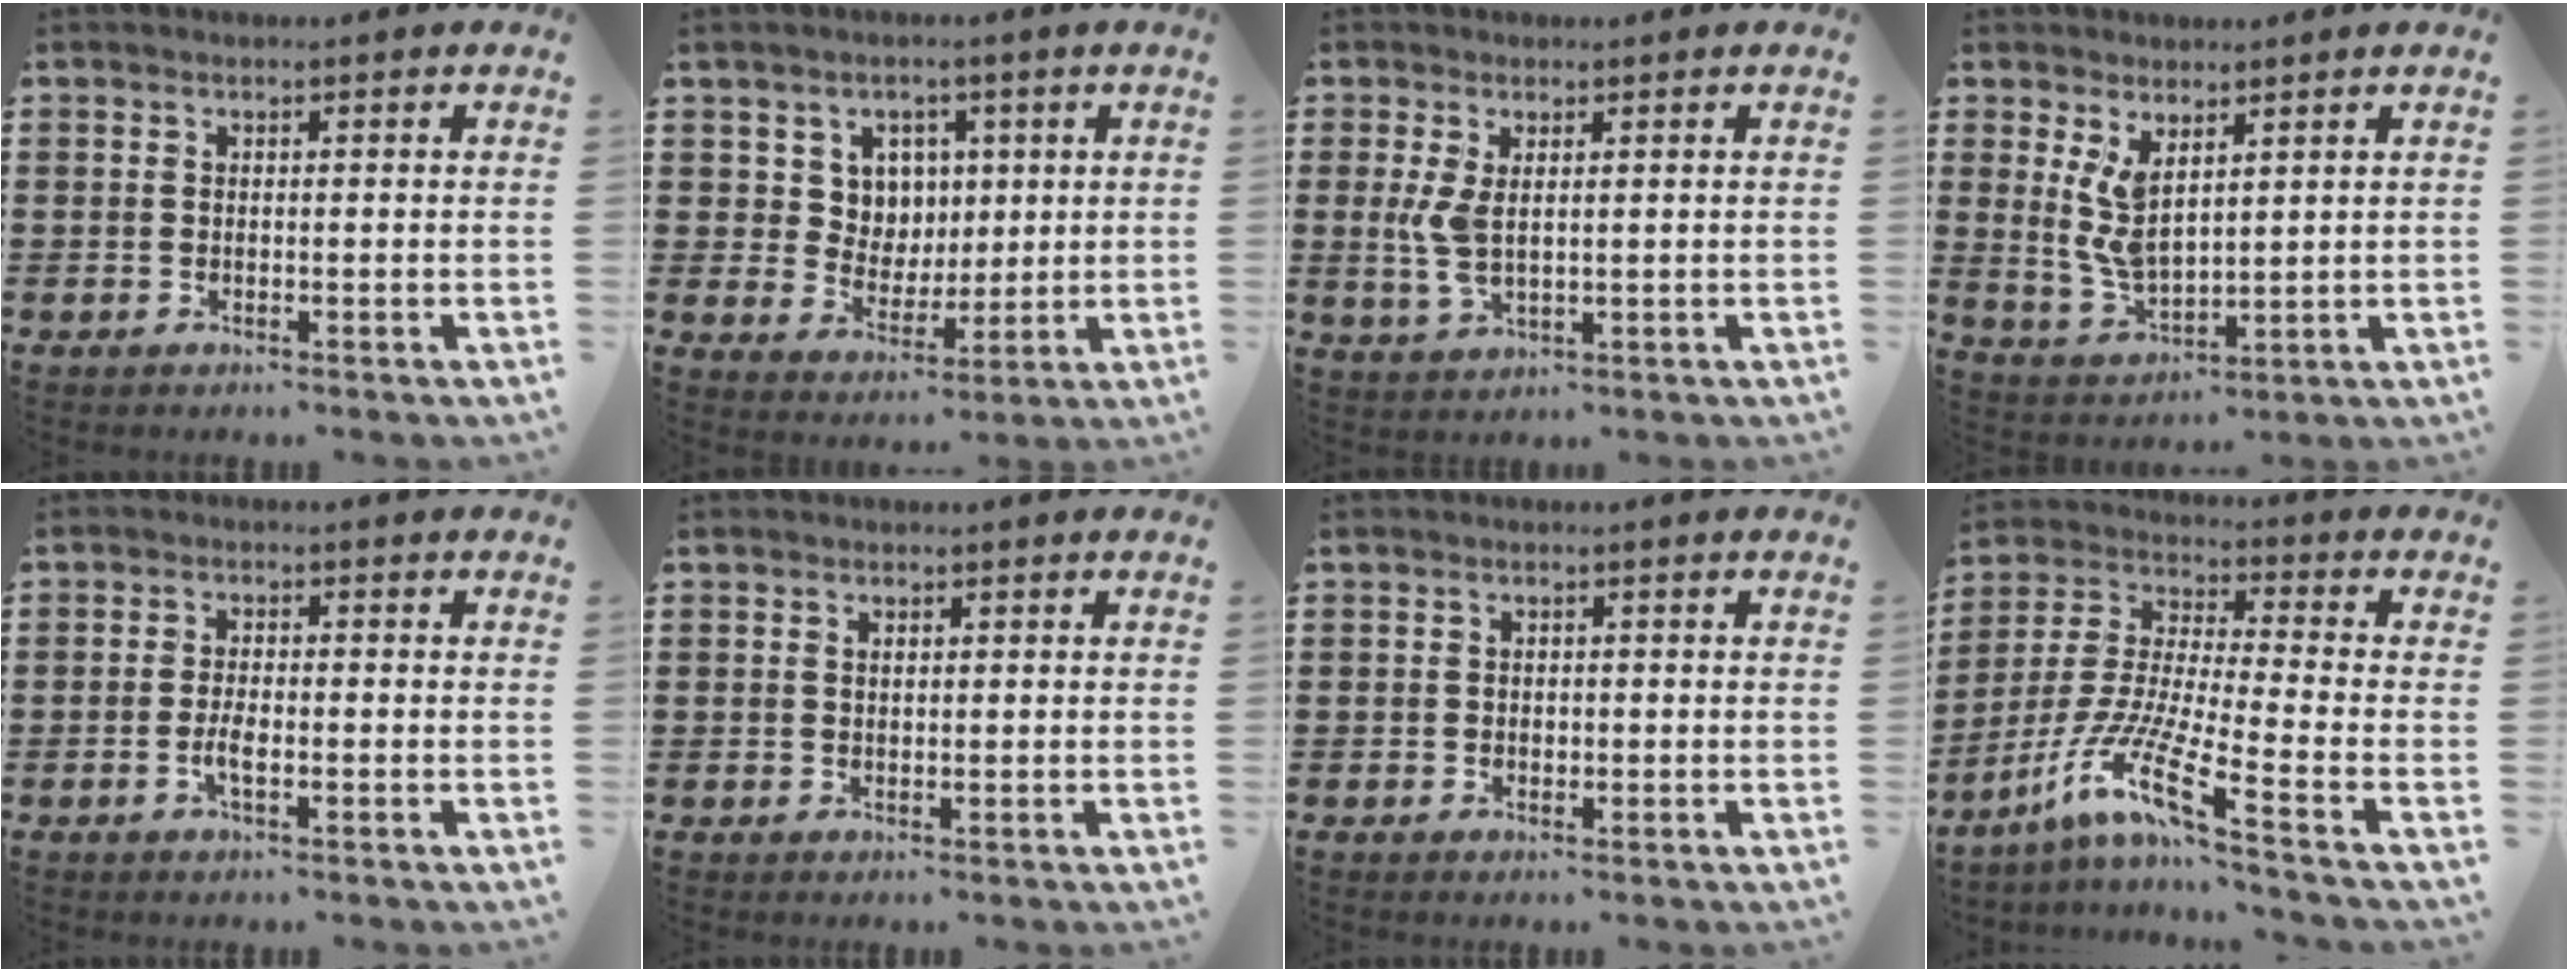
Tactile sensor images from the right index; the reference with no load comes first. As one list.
[{"total": 5.8, "force": [2.3, 5.1, 1.3], "torque": [-0.045, 0.008, 0.041]}, {"total": 4.3, "force": [0.8, 1.9, 3.7], "torque": [-0.090, -0.001, 0.010]}, {"total": 6.1, "force": [2.4, 3.0, 4.7], "torque": [-0.111, -0.008, 0.042]}, {"total": 2.5, "force": [-1.0, 0.7, 2.2], "torque": [-0.047, -0.003, -0.020]}, {"total": 0.7, "force": [0.3, 0.3, 0.5], "torque": [-0.012, 0.001, 0.006]}, {"total": 0.6, "force": [-0.1, 0.6, 0.2], "torque": [-0.005, 0.004, -0.002]}, {"total": 10.7, "force": [-7.0, 0.6, 8.1], "torque": [-0.194, -0.022, -0.147]}]